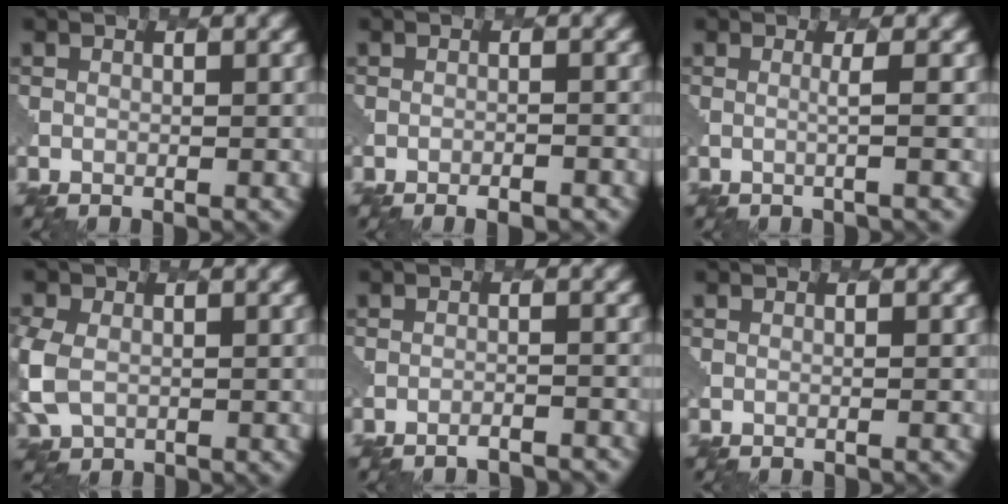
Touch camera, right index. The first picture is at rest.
{"total": 2.4, "force": [-2.0, 0.6, 1.2], "torque": [-0.006, 0.013, -0.030]}
{"total": 1.3, "force": [0.2, 0.2, 1.3], "torque": [-0.018, -0.004, -0.011]}
{"total": 4.6, "force": [-0.5, 3.7, 2.7], "torque": [-0.076, -0.011, -0.015]}
{"total": 3.7, "force": [-3.6, 0.5, 0.8], "torque": [-0.004, 0.013, -0.050]}
{"total": 0.0}